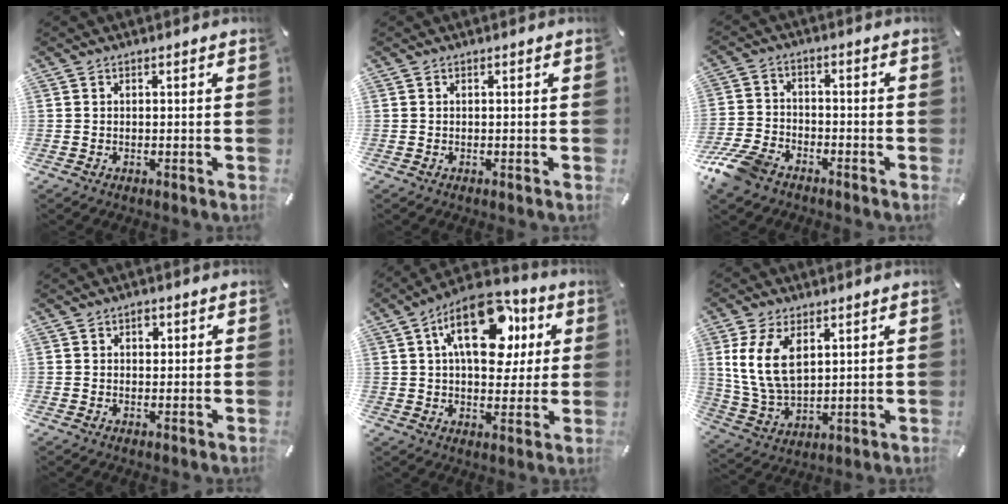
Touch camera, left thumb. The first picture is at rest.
{"total": 0.0}
{"total": 9.0, "force": [-6.5, 4.9, 4.0], "torque": [-0.092, 0.029, -0.126]}
{"total": 1.7, "force": [0.6, 1.4, 0.9], "torque": [-0.003, -0.001, 0.006]}
{"total": 19.4, "force": [6.9, 11.3, 14.2], "torque": [-0.212, -0.019, 0.116]}
{"total": 11.3, "force": [3.8, 7.2, 7.8], "torque": [-0.184, -0.007, 0.070]}